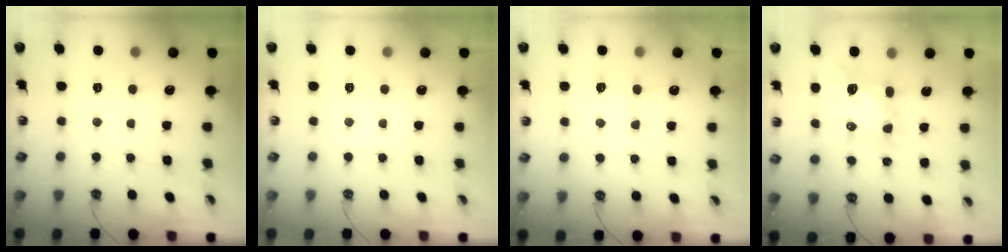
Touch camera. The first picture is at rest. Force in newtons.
{"total": 0.0}
{"total": 3.3, "press": 3.2, "slide": 0.5}
{"total": 7.1, "press": 7.0, "slide": 0.6}